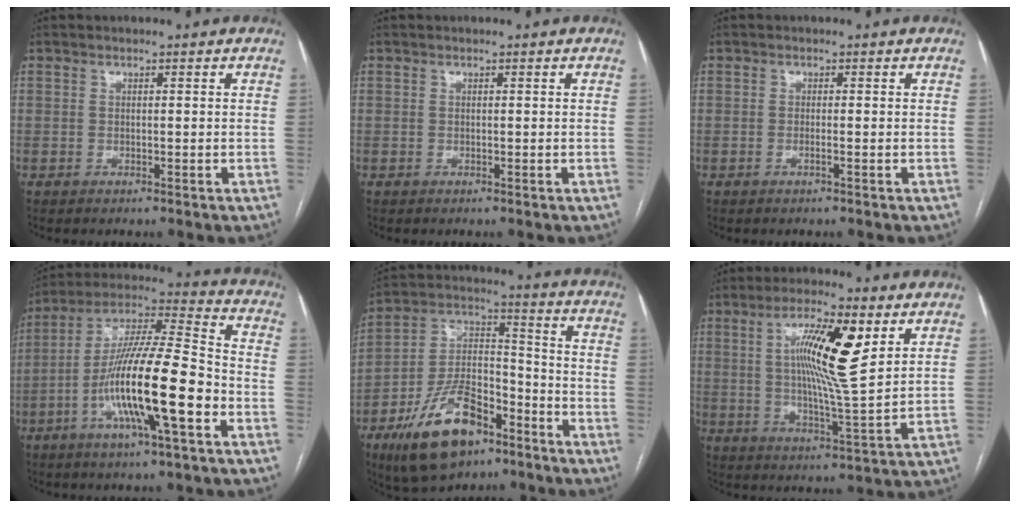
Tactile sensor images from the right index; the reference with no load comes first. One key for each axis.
{"total": 0.0}
{"total": 0.9, "fx": -0.4, "fy": -0.1, "fz": 0.8, "tx": -0.015, "ty": 0.001, "tz": -0.006}
{"total": 18.7, "fx": -6.0, "fy": 1.7, "fz": 17.6, "tx": -0.327, "ty": -0.005, "tz": -0.107}
{"total": 16.8, "fx": -10.1, "fy": 7.5, "fz": 11.2, "tx": -0.214, "ty": 0.014, "tz": -0.173}
{"total": 12.8, "fx": 4.1, "fy": 1.0, "fz": 12.1, "tx": -0.216, "ty": 0.001, "tz": 0.068}